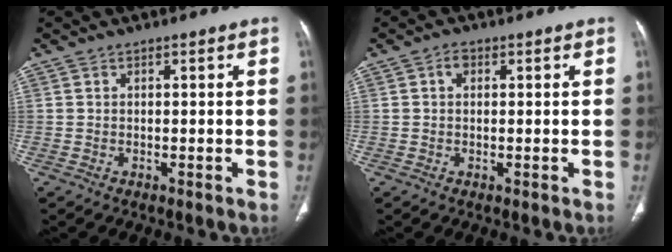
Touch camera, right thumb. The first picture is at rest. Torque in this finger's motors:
{"motor_torque": [1.15, 0.99, 0.00, -0.44, -0.02]}